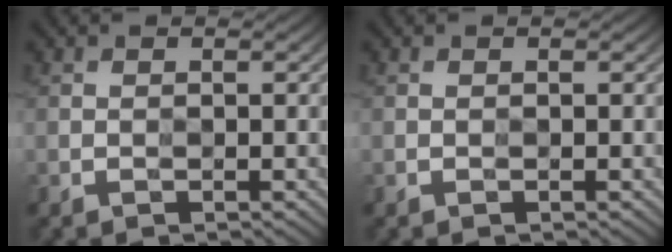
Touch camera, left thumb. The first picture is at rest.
{"total": 0.0}